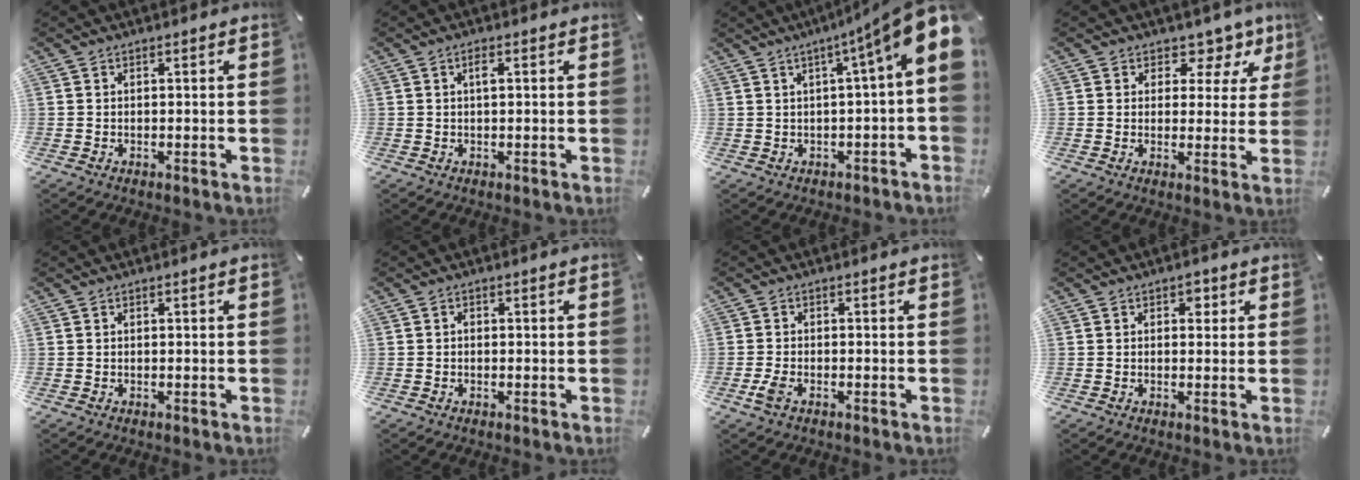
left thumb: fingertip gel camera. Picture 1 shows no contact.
{"total": 1.8, "force": [0.5, 0.5, 1.6], "torque": [-0.033, 0.003, 0.006]}
{"total": 11.2, "force": [3.9, 1.5, 10.4], "torque": [-0.144, -0.044, 0.058]}
{"total": 7.6, "force": [4.9, 4.8, 3.2], "torque": [-0.042, -0.036, 0.082]}
{"total": 0.0}
{"total": 0.7, "force": [-0.1, 0.5, 0.5], "torque": [-0.010, 0.001, -0.004]}
{"total": 2.8, "force": [-1.4, 1.3, 2.0], "torque": [-0.053, -0.001, -0.030]}
{"total": 2.2, "force": [0.8, 1.7, 1.2], "torque": [-0.003, -0.003, 0.005]}